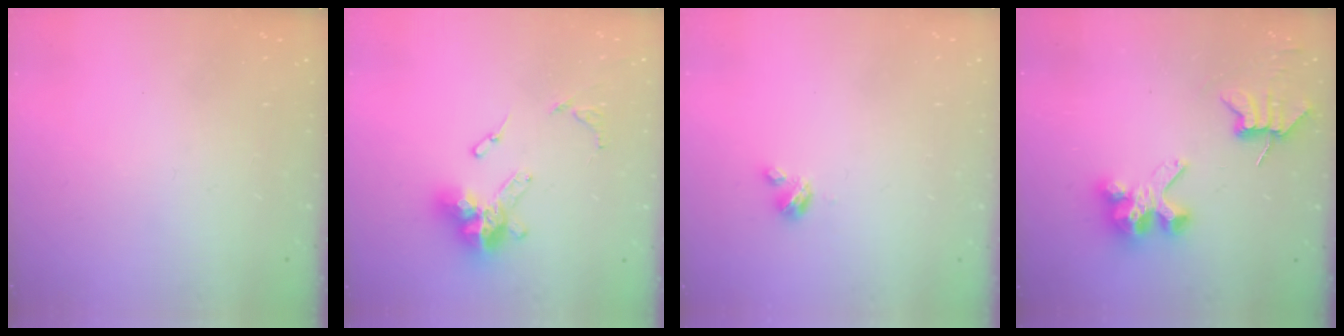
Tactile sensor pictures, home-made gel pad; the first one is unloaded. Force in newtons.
{"total": 14.2, "press": 14.1, "slide": 1.3}
{"total": 2.7, "press": 2.7, "slide": 0.3}
{"total": 6.6, "press": 6.6, "slide": 0.7}